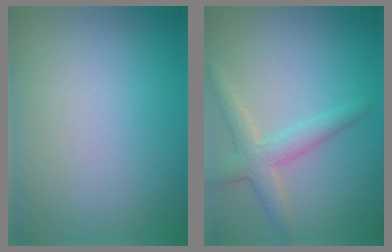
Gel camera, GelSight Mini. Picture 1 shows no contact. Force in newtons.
{"total": 3.0, "press": 3.0, "slide": 0.1}